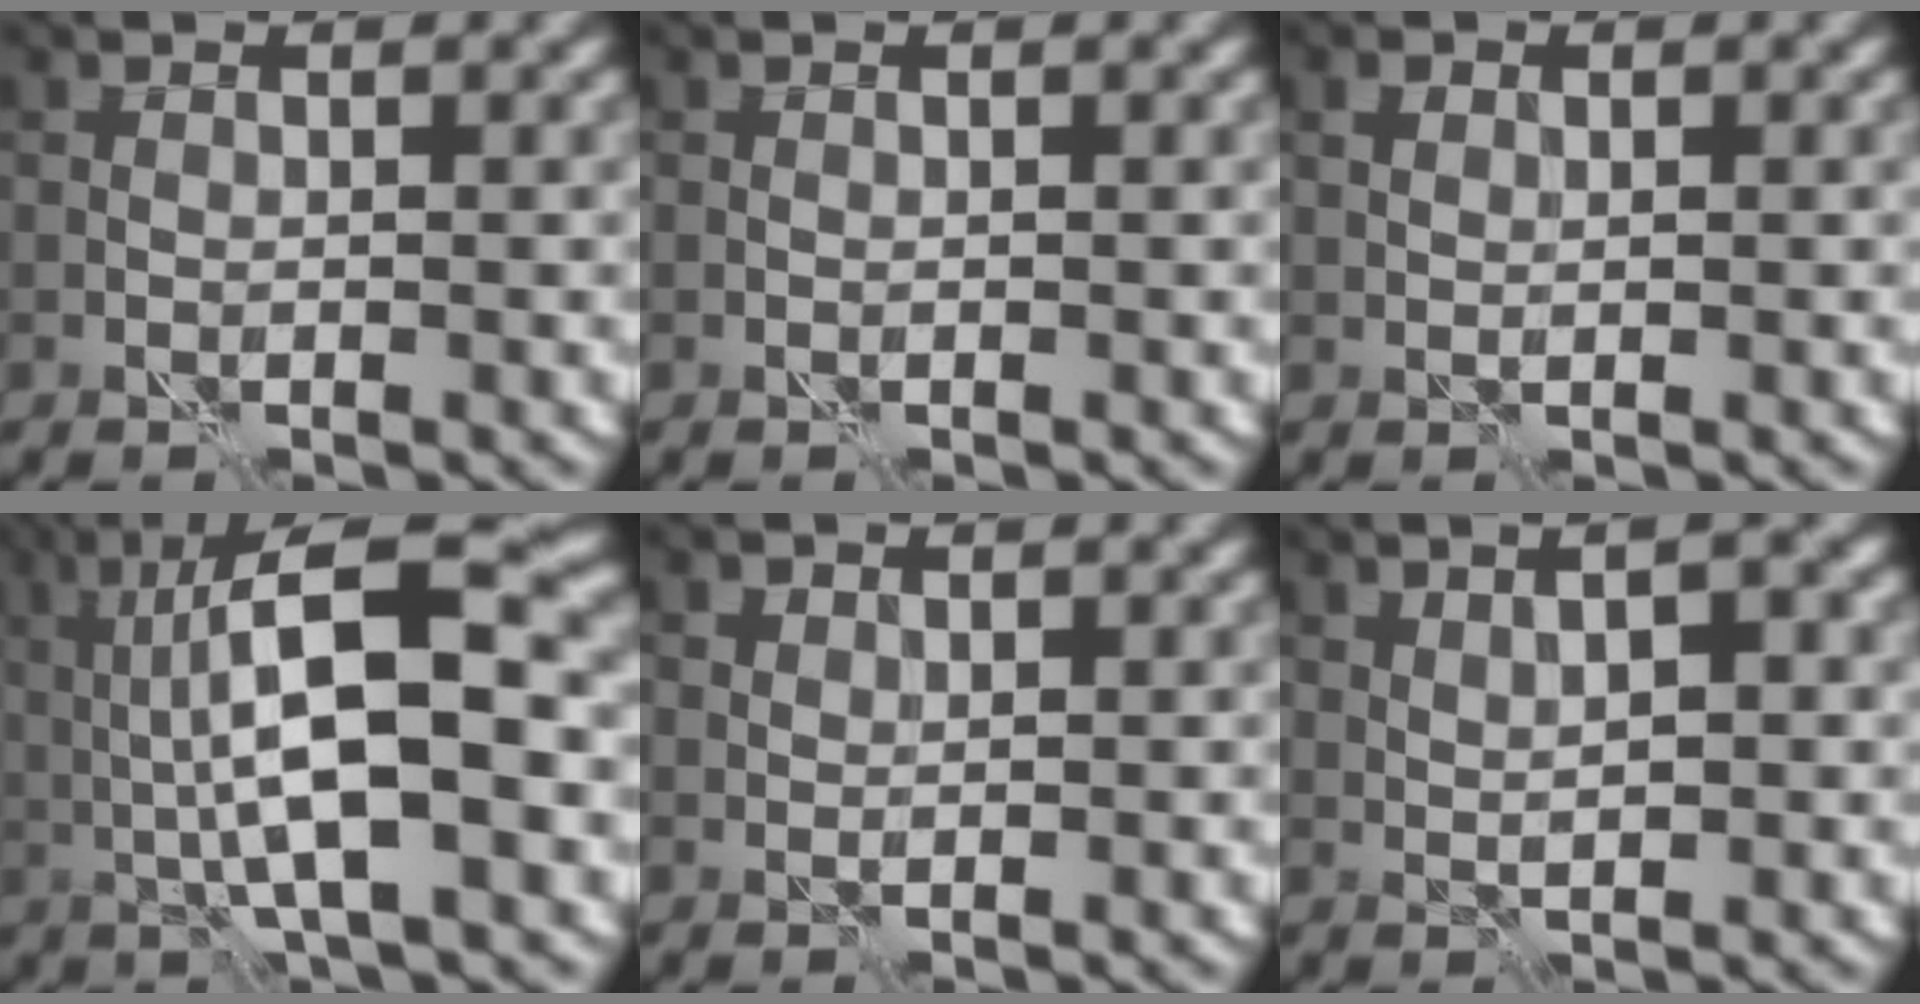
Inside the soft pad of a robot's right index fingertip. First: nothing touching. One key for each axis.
{"total": 0.0}
{"total": 1.0, "fx": 0.5, "fy": 0.7, "fz": 0.5, "tx": -0.009, "ty": 0.005, "tz": 0.008}
{"total": 10.9, "fx": 0.5, "fy": 3.2, "fz": 10.5, "tx": -0.179, "ty": 0.010, "tz": 0.004}
{"total": 0.8, "fx": 0.6, "fy": 0.5, "fz": 0.1, "tx": -0.002, "ty": 0.002, "tz": 0.009}
{"total": 4.3, "fx": 1.6, "fy": 1.8, "fz": 3.5, "tx": -0.049, "ty": 0.023, "tz": 0.012}